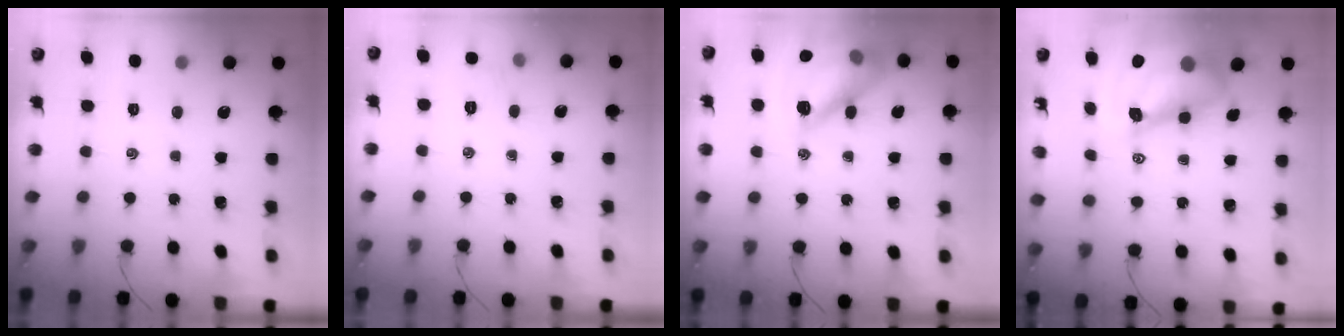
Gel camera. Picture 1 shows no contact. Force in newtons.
{"total": 3.8, "press": 3.6, "slide": 1.1}
{"total": 16.8, "press": 16.7, "slide": 1.9}
{"total": 14.4, "press": 13.8, "slide": 4.1}